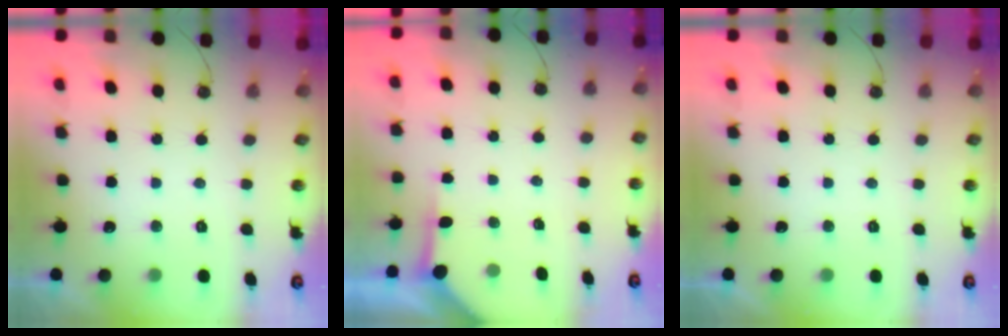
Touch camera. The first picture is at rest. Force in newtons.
{"total": 3.7, "press": 3.7, "slide": 0.4}
{"total": 0.0}